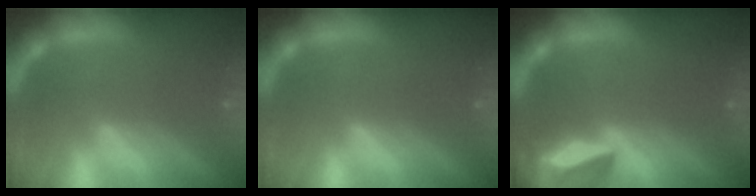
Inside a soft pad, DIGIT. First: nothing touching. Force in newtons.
{"total": 0.0}
{"total": 8.5}